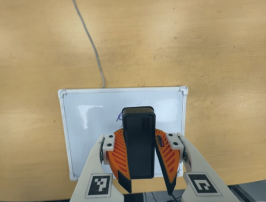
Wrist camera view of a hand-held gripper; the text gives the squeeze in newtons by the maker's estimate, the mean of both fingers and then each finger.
{"total": 11.3, "left": 11.0, "right": 11.5}